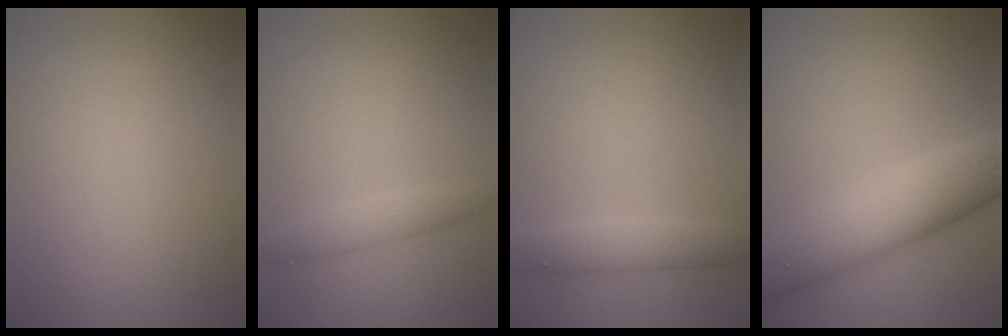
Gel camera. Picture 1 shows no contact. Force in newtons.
{"total": 1.9, "press": 1.9, "slide": 0.0}
{"total": 2.8, "press": 2.8, "slide": 0.1}
{"total": 8.2, "press": 8.2, "slide": 0.2}